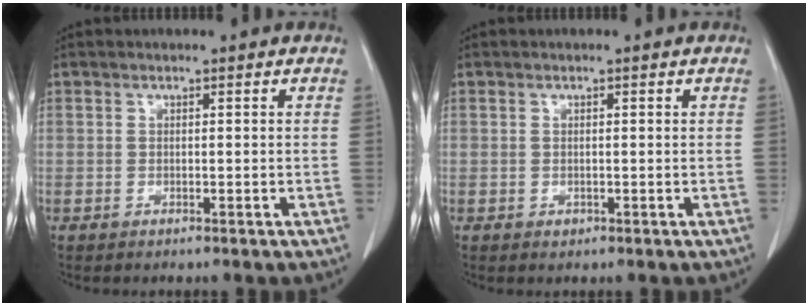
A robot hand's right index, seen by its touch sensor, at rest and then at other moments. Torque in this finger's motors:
{"motor_torque": [-0.03, 0.00, 0.01, 0.00]}